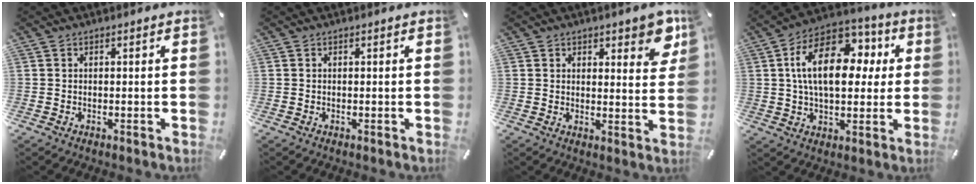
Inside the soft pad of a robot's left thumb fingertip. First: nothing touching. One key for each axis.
{"total": 0.0}
{"total": 5.9, "fx": 4.3, "fy": 2.9, "fz": 2.8, "tx": -0.019, "ty": -0.026, "tz": 0.070}
{"total": 18.4, "fx": 4.0, "fy": 11.1, "fz": 14.1, "tx": -0.256, "ty": -0.005, "tz": 0.066}